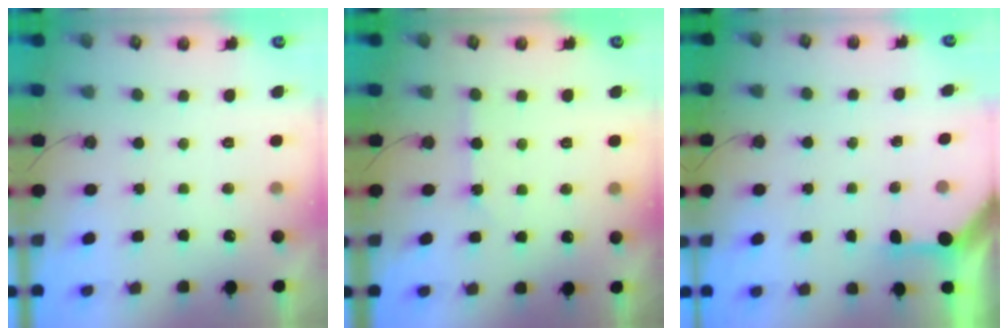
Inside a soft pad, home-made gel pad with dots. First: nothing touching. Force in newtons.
{"total": 3.6, "press": 3.6, "slide": 0.5}
{"total": 3.4, "press": 3.4, "slide": 0.4}